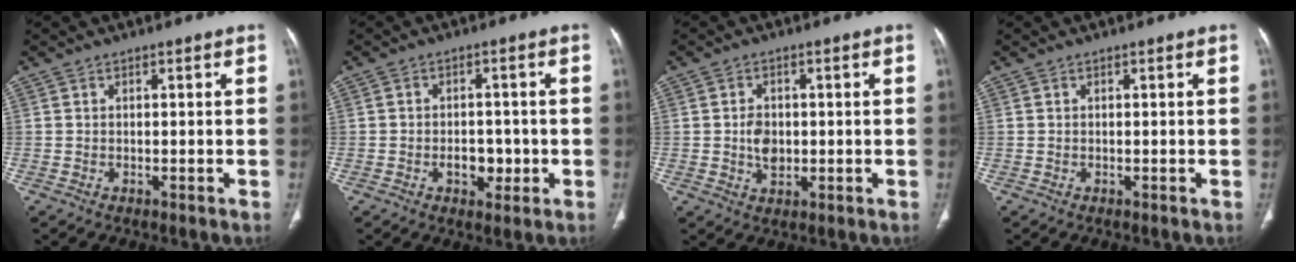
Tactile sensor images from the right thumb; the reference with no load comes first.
{"total": 8.8, "force": [-2.2, 5.7, 6.3], "torque": [-0.055, 0.016, -0.024]}
{"total": 4.3, "force": [-0.1, 3.1, 2.9], "torque": [-0.042, 0.000, 0.000]}
{"total": 0.0}